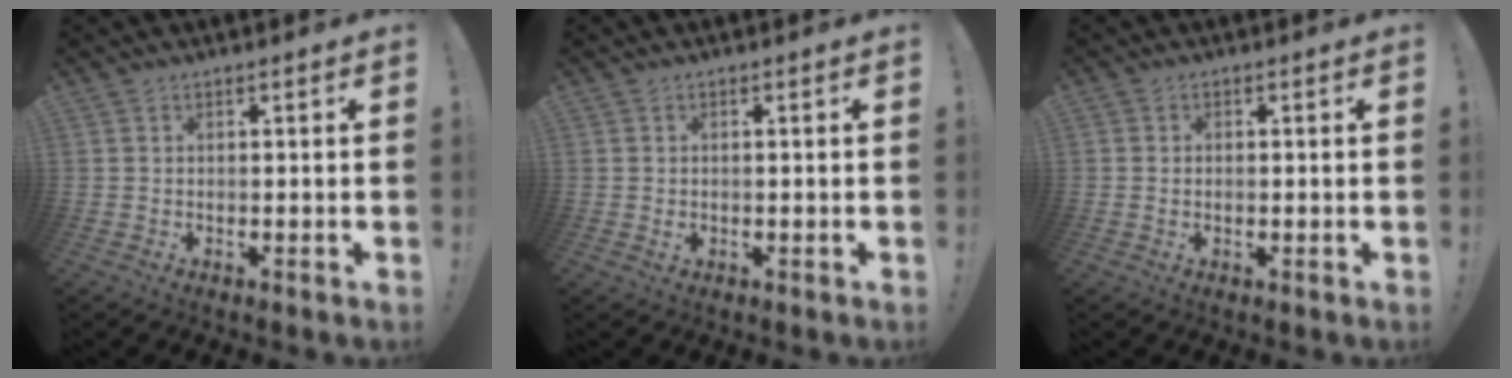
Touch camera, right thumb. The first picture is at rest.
{"total": 0.8, "force": [0.1, 0.7, 0.4], "torque": [-0.003, 0.002, 0.001]}
{"total": 0.8, "force": [-0.1, 0.7, 0.3], "torque": [-0.002, 0.000, -0.002]}